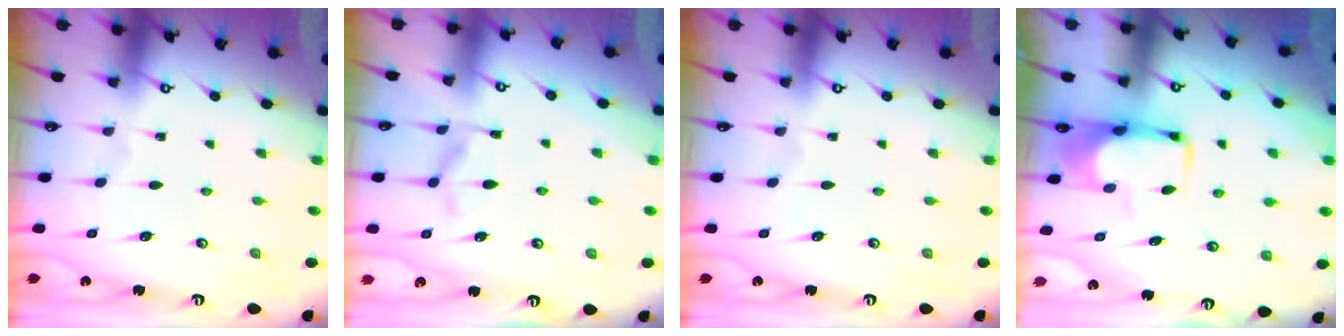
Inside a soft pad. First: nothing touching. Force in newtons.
{"total": 6.5, "press": 6.4, "slide": 1.2}
{"total": 0.0}
{"total": 1.7, "press": 1.7, "slide": 0.4}